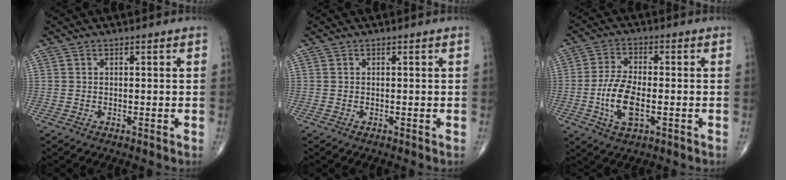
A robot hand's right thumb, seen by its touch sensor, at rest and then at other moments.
{"total": 0.0}
{"total": 9.0, "force": [-2.0, 4.1, 7.8], "torque": [-0.158, 0.006, -0.039]}